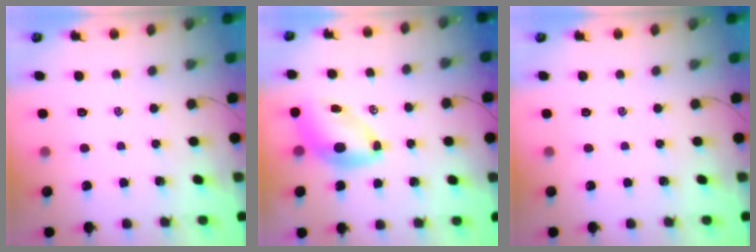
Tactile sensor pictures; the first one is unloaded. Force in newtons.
{"total": 7.3, "press": 7.1, "slide": 1.6}
{"total": 0.0}